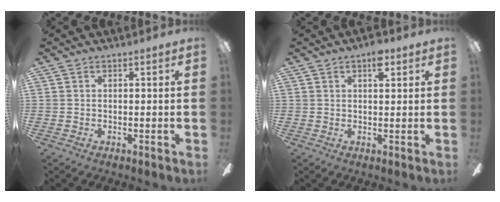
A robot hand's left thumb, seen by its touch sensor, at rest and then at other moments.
{"total": 4.0, "force": [2.4, 1.7, 2.7], "torque": [-0.026, -0.008, 0.035]}